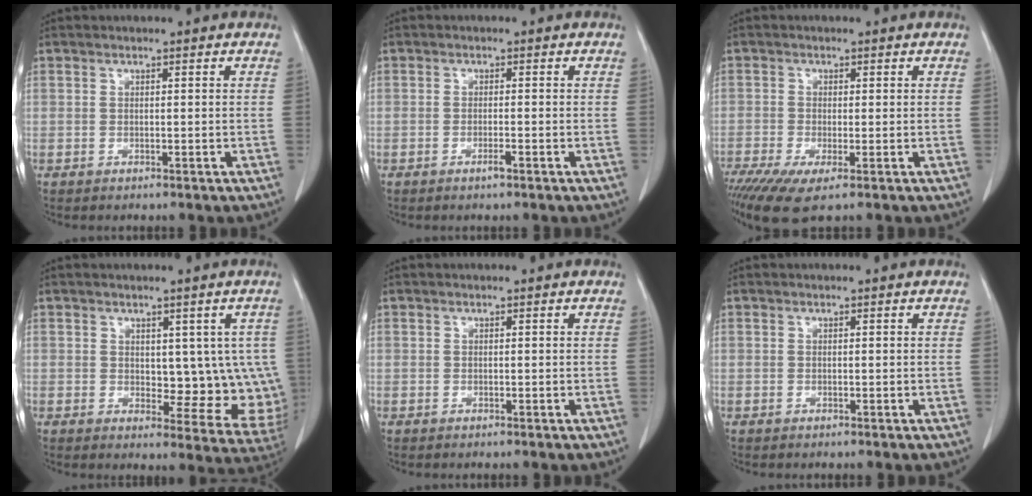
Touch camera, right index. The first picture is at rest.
{"total": 1.4, "force": [-0.9, 0.1, 1.1], "torque": [-0.018, -0.001, -0.016]}
{"total": 6.6, "force": [-3.7, 1.8, 5.3], "torque": [-0.094, -0.019, -0.067]}
{"total": 9.7, "force": [1.1, 5.3, 8.1], "torque": [-0.068, -0.004, 0.022]}
{"total": 0.0}
{"total": 0.0}